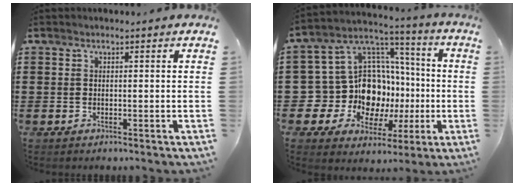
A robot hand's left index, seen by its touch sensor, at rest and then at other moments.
{"total": 13.6, "force": [-2.8, 12.5, 4.7], "torque": [-0.125, -0.012, -0.032]}